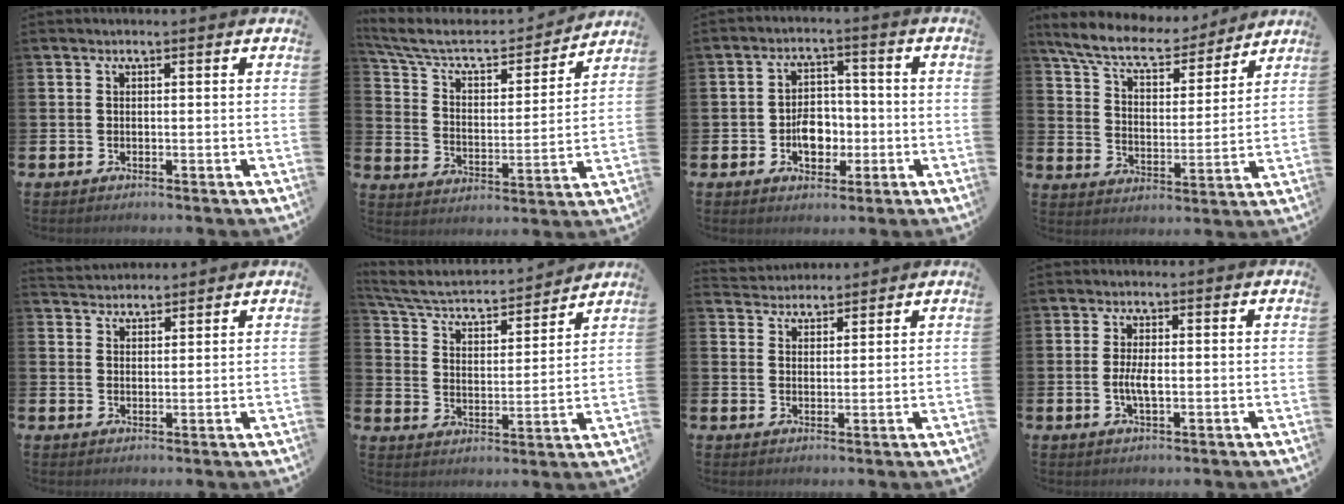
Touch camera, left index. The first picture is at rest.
{"total": 8.1, "force": [6.9, 3.1, 2.9], "torque": [-0.099, -0.043, 0.117]}
{"total": 4.9, "force": [-1.3, 3.6, 3.1], "torque": [-0.046, 0.003, -0.030]}
{"total": 8.7, "force": [7.8, 2.2, 3.1], "torque": [-0.094, -0.050, 0.136]}
{"total": 3.1, "force": [3.0, 0.6, -0.2], "torque": [-0.006, -0.011, 0.057]}
{"total": 5.2, "force": [4.7, 1.5, 1.5], "torque": [-0.062, -0.041, 0.074]}
{"total": 3.4, "force": [3.3, 0.8, -0.5], "torque": [-0.011, -0.009, 0.063]}
{"total": 3.0, "force": [-0.3, 1.1, 2.8], "torque": [-0.051, 0.002, -0.007]}